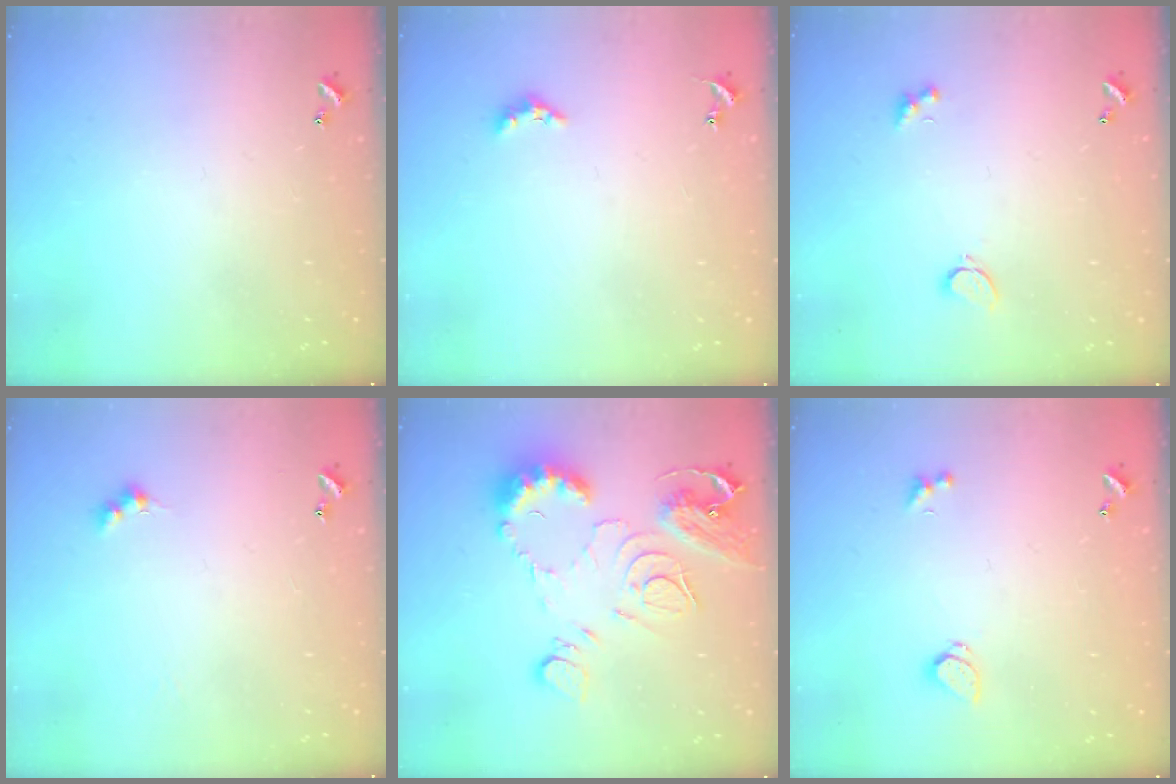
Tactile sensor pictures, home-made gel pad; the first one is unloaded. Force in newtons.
{"total": 2.9, "press": 2.9, "slide": 0.6}
{"total": 2.3, "press": 2.3, "slide": 0.6}
{"total": 3.4, "press": 3.3, "slide": 0.7}
{"total": 12.9, "press": 12.9, "slide": 1.1}
{"total": 1.8, "press": 1.7, "slide": 0.7}